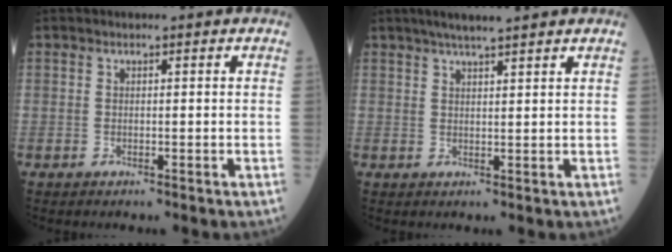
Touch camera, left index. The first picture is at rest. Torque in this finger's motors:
{"motor_torque": [0.28, -0.32, 0.05, 0.06]}